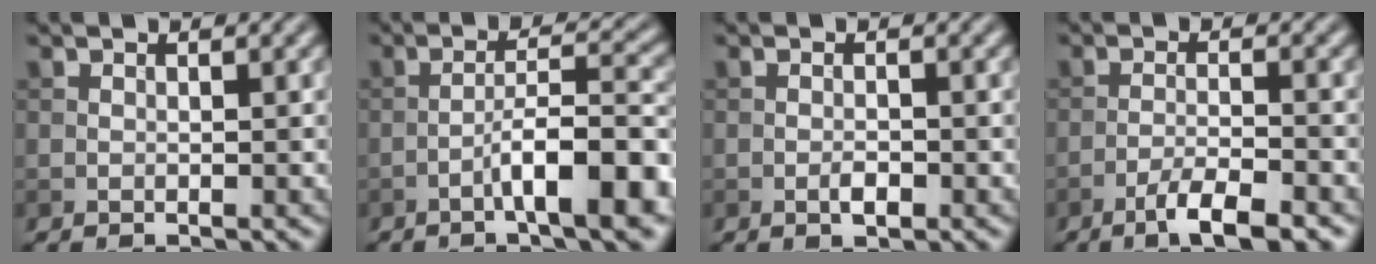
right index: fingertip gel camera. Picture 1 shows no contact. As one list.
[{"total": 8.0, "force": [-3.7, 1.5, 6.9], "torque": [-0.103, 0.022, -0.061]}, {"total": 1.3, "force": [-0.5, 0.5, 1.1], "torque": [-0.021, -0.001, -0.011]}, {"total": 4.4, "force": [-2.9, 0.7, 3.2], "torque": [-0.058, 0.003, -0.053]}]